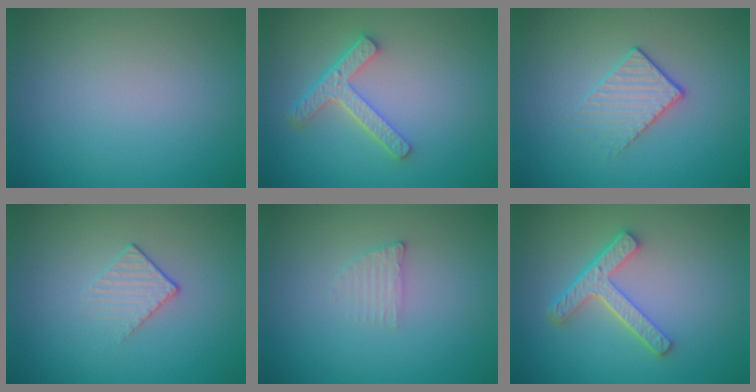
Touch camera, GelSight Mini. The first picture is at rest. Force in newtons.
{"total": 3.9, "press": 3.0, "slide": 2.5}
{"total": 1.8, "press": 1.4, "slide": 1.1}
{"total": 1.5, "press": 0.9, "slide": 1.2}
{"total": 1.2, "press": 1.2, "slide": 0.3}
{"total": 4.2, "press": 3.2, "slide": 2.8}